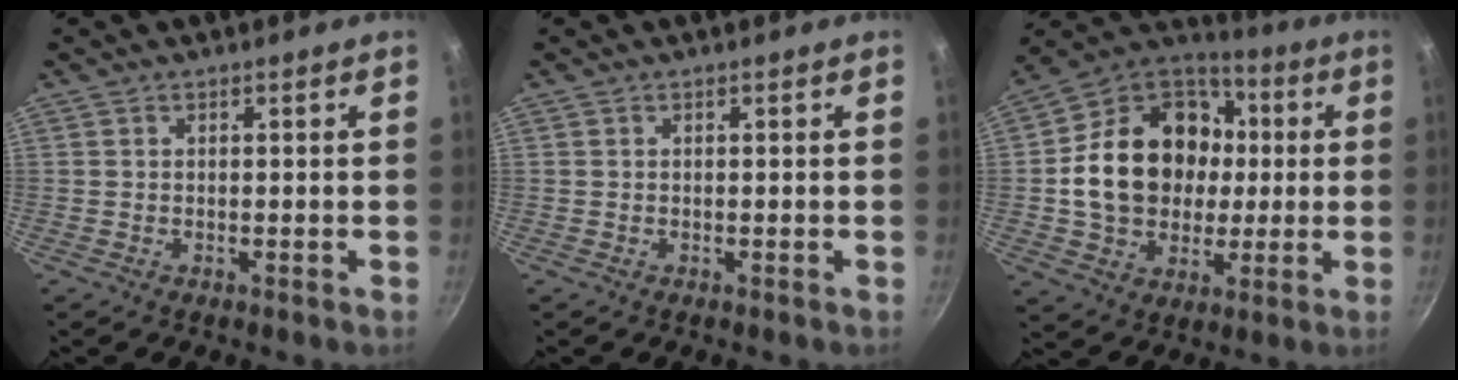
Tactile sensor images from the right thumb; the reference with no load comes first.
{"total": 0.0}
{"total": 22.7, "force": [1.0, 18.1, 13.7], "torque": [-0.219, 0.038, 0.021]}